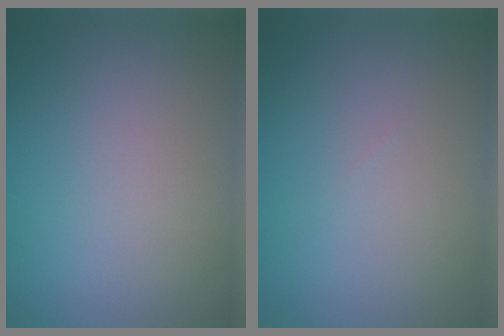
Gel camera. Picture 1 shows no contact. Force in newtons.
{"total": 0.0}